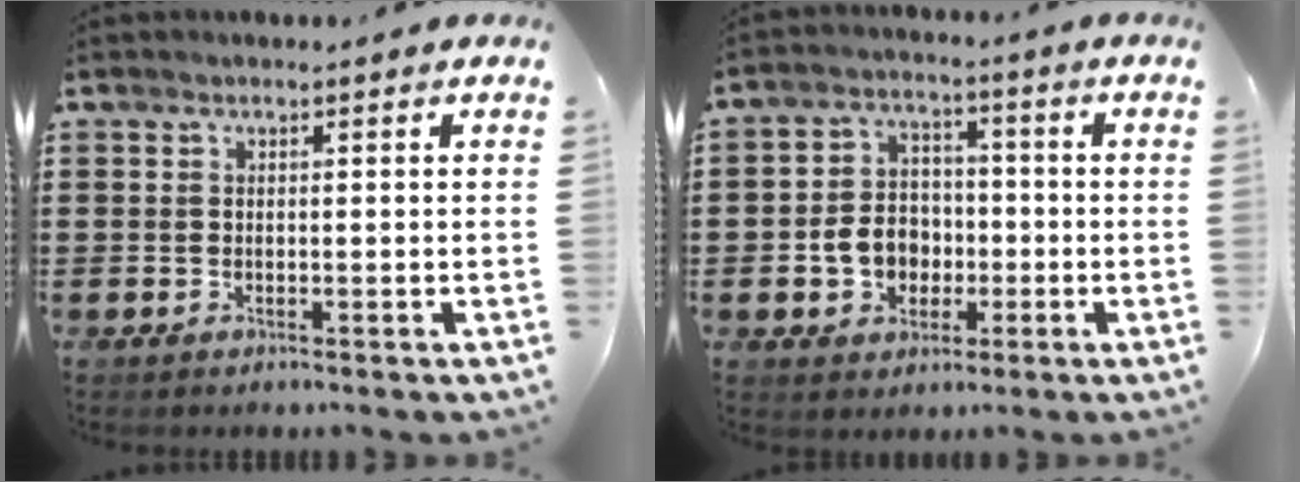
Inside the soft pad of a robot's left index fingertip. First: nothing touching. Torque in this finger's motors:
{"motor_torque": [1.22, 0.92, 0.46, 0.09]}